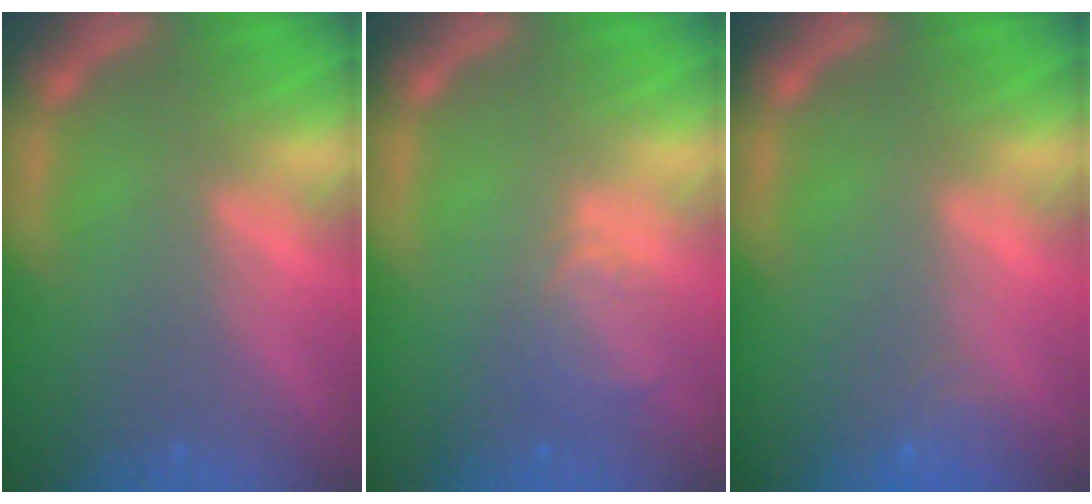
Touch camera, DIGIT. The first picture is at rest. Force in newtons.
{"total": 2.9}
{"total": 1.9}